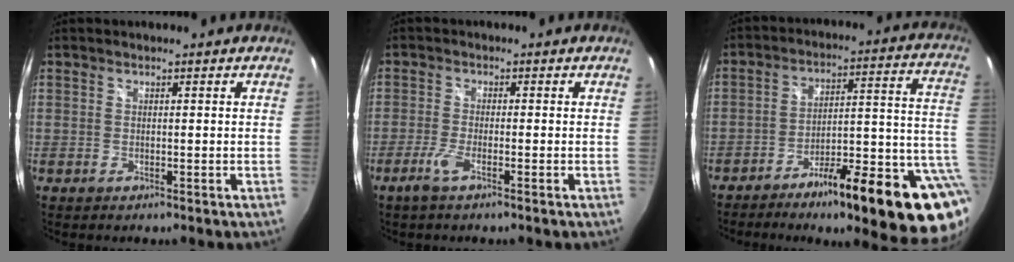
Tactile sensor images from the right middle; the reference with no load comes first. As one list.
[{"total": 3.3, "force": [-2.1, 0.1, 2.5], "torque": [-0.068, -0.005, -0.044]}, {"total": 23.7, "force": [-11.0, 4.8, 20.4], "torque": [-0.230, 0.010, -0.148]}]